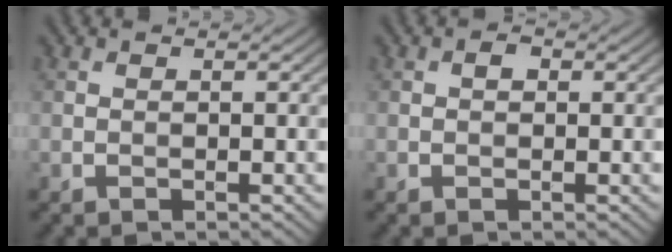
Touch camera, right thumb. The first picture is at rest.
{"total": 1.1, "force": [0.1, 0.8, 0.7], "torque": [-0.009, 0.000, -0.002]}